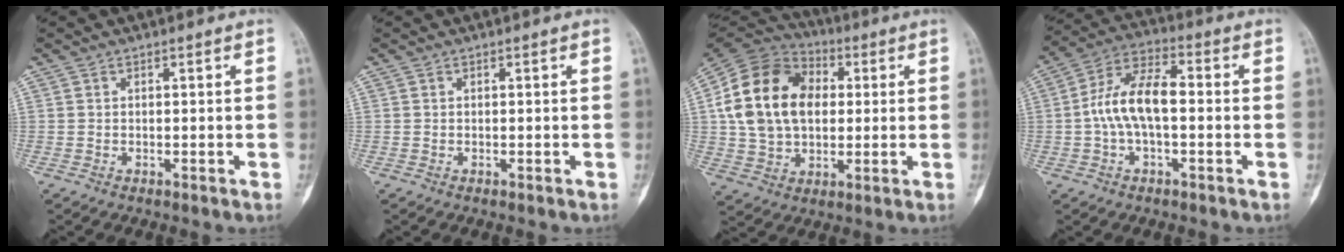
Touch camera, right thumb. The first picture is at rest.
{"total": 0.0}
{"total": 19.9, "force": [2.8, 14.2, 13.7], "torque": [-0.234, 0.021, 0.048]}
{"total": 11.2, "force": [-0.7, 5.5, 9.7], "torque": [-0.189, 0.038, -0.018]}